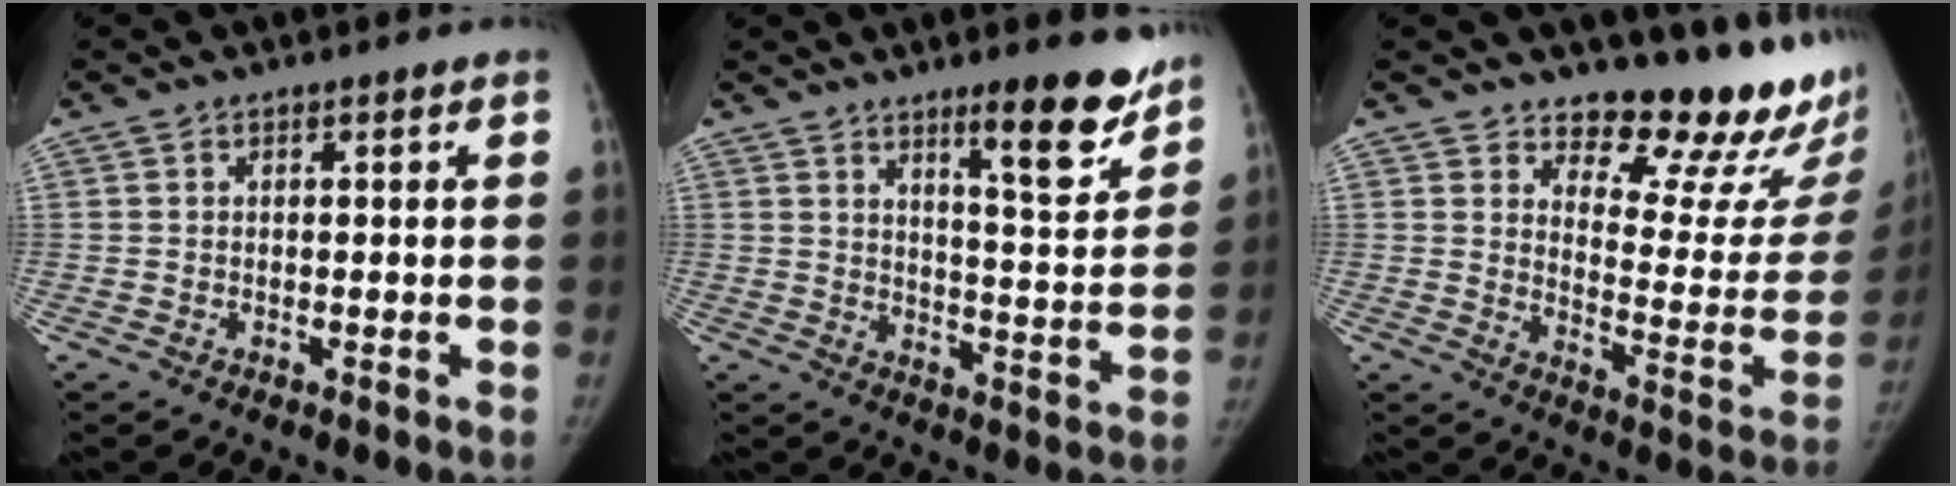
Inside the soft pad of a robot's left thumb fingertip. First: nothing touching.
{"total": 12.1, "force": [8.5, 2.4, 8.2], "torque": [-0.090, -0.066, 0.128]}
{"total": 20.3, "force": [16.5, 6.9, 9.6], "torque": [-0.072, -0.151, 0.208]}